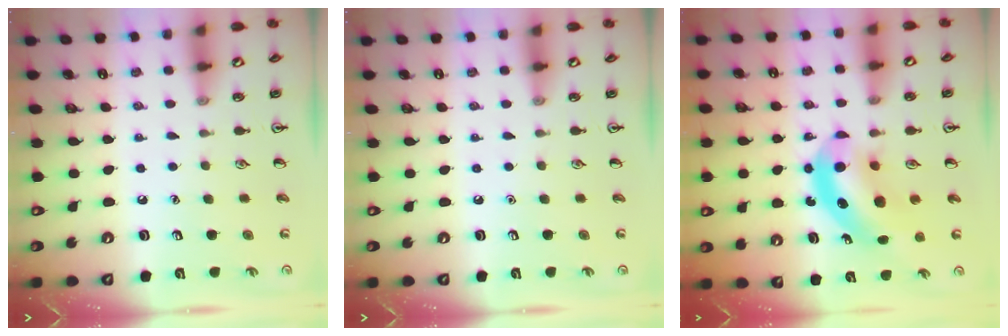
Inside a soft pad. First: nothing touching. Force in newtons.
{"total": 0.0}
{"total": 9.4, "press": 9.0, "slide": 2.9}